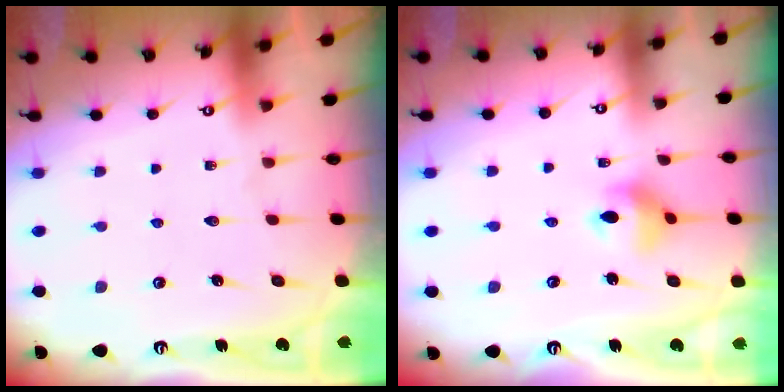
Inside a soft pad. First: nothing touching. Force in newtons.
{"total": 8.1, "press": 7.6, "slide": 2.7}